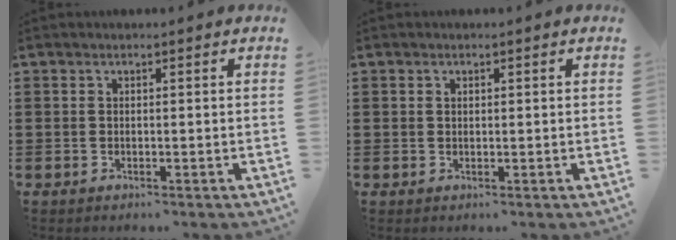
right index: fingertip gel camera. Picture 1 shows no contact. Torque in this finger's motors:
{"motor_torque": [-0.36, 0.09, -0.07, -0.01]}